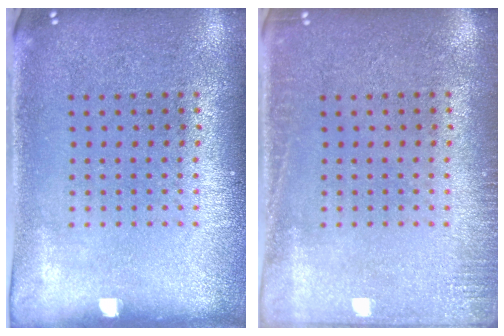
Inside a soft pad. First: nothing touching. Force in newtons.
{"total": 1.4, "press": 1.4, "slide": 0.4}